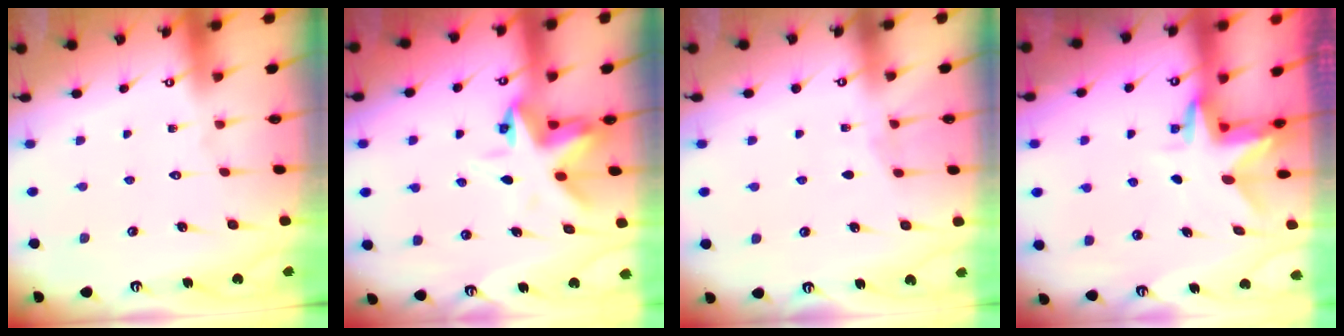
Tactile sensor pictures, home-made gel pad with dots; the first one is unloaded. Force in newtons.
{"total": 7.1, "press": 6.9, "slide": 1.8}
{"total": 2.1, "press": 2.1, "slide": 0.3}
{"total": 2.9, "press": 2.9, "slide": 0.2}